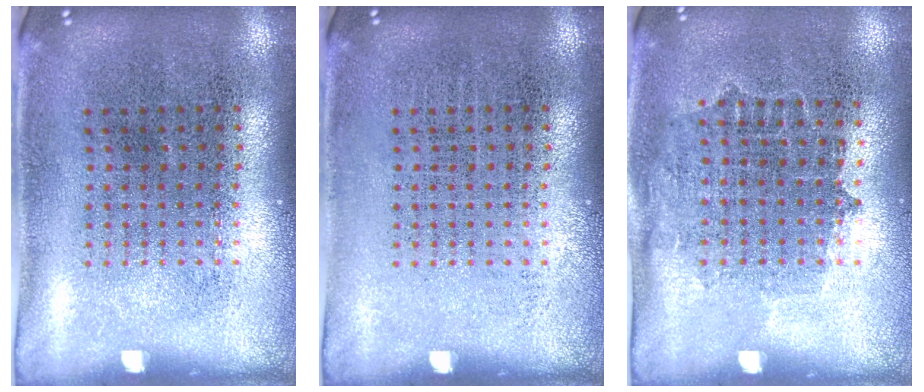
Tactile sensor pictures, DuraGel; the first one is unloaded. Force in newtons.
{"total": 0.0}
{"total": 0.8, "press": 0.8, "slide": 0.3}